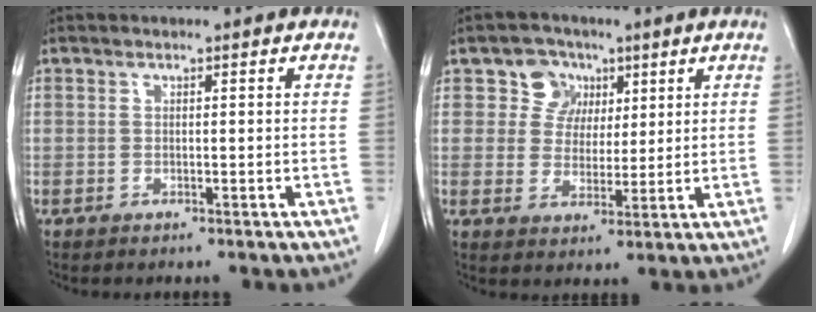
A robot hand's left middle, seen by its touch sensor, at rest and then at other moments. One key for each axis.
{"total": 5.6, "fx": 2.5, "fy": 4.9, "fz": 1.2, "tx": -0.017, "ty": 0.018, "tz": 0.045}